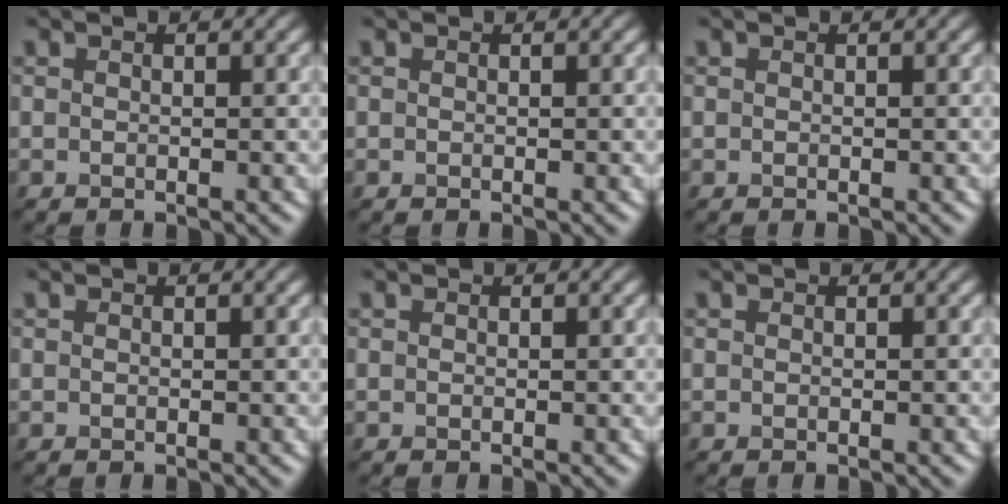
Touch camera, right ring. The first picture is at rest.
{"total": 0.0}
{"total": 0.0}
{"total": 0.0}
{"total": 0.0}
{"total": 0.0}